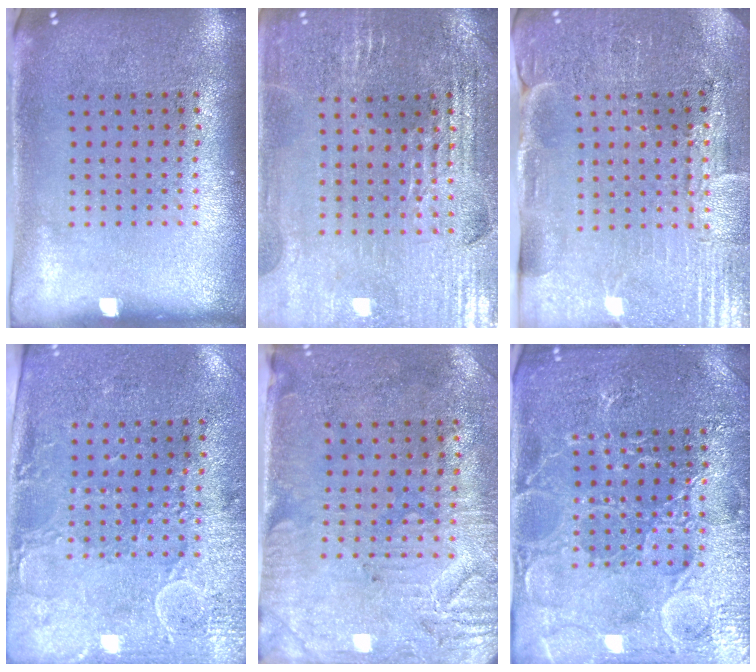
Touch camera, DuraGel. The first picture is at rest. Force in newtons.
{"total": 2.9, "press": 2.9, "slide": 0.6}
{"total": 3.7, "press": 3.7, "slide": 0.6}
{"total": 3.0, "press": 2.4, "slide": 1.7}
{"total": 3.0, "press": 2.6, "slide": 1.6}
{"total": 4.5, "press": 4.4, "slide": 0.9}